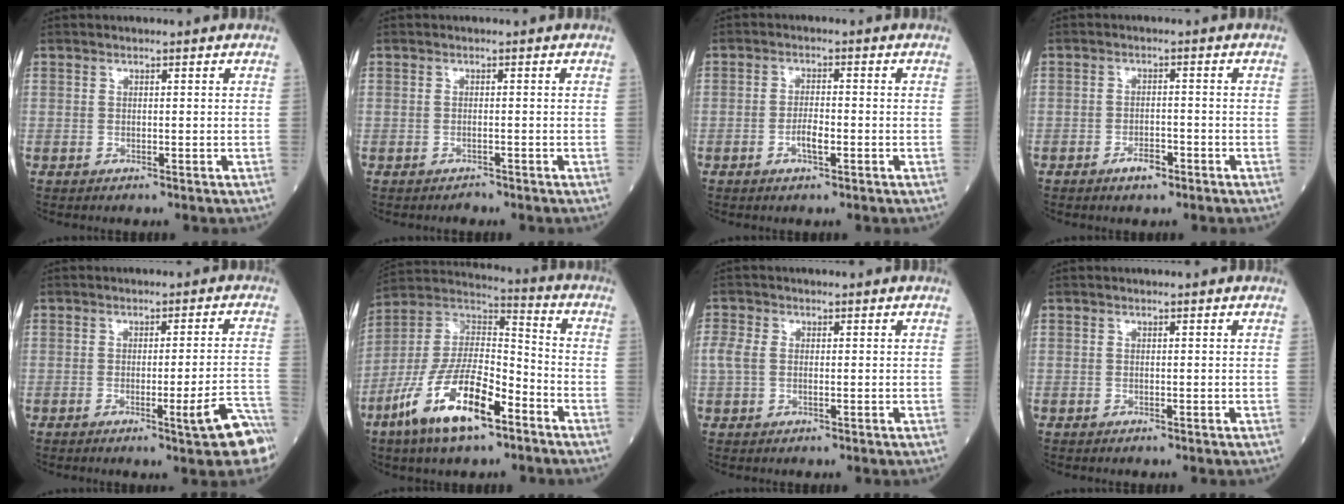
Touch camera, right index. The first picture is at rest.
{"total": 0.8, "force": [-0.7, 0.2, 0.3], "torque": [-0.006, 0.000, -0.011]}
{"total": 2.8, "force": [-1.1, 0.7, 2.5], "torque": [-0.047, 0.002, -0.018]}
{"total": 2.8, "force": [-1.8, 1.1, 1.7], "torque": [-0.028, 0.003, -0.030]}
{"total": 6.9, "force": [-3.8, -0.3, 5.8], "torque": [-0.065, -0.002, -0.049]}
{"total": 16.6, "force": [-8.9, 5.0, 13.1], "torque": [-0.263, -0.004, -0.162]}
{"total": 3.2, "force": [0.1, 2.1, 2.4], "torque": [-0.081, 0.015, -0.001]}
{"total": 0.0}